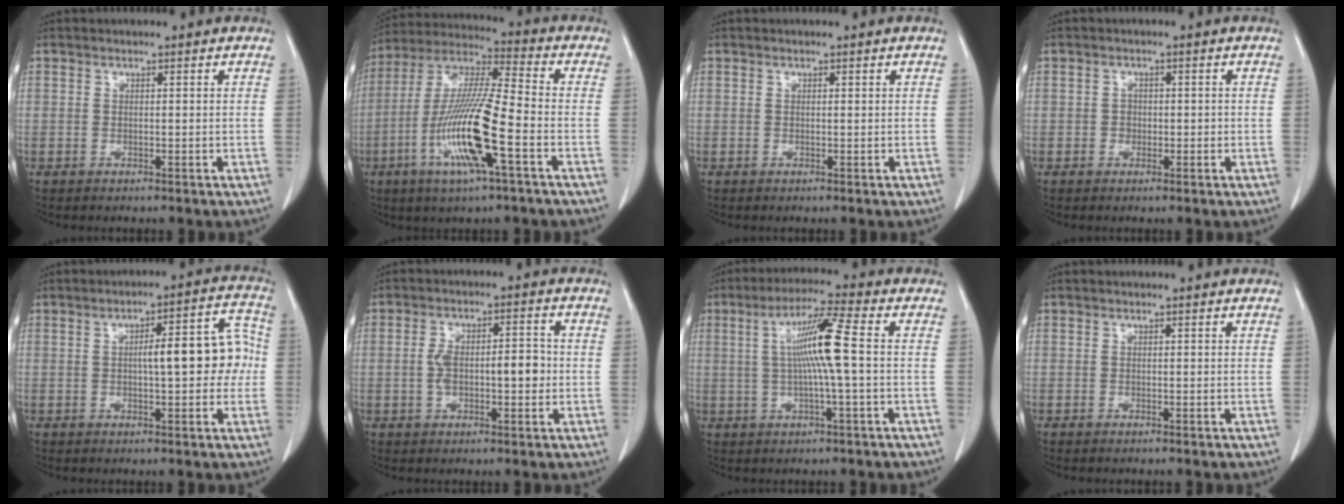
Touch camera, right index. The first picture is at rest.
{"total": 15.7, "force": [-5.3, 0.9, 14.7], "torque": [-0.300, -0.011, -0.104]}
{"total": 0.0}
{"total": 1.4, "force": [-0.3, 1.3, 0.6], "torque": [-0.006, 0.005, -0.004]}
{"total": 9.7, "force": [0.2, 2.8, 9.3], "torque": [-0.121, 0.037, 0.004]}
{"total": 7.2, "force": [-0.6, 3.0, 6.5], "torque": [-0.122, 0.021, -0.009]}
{"total": 9.0, "force": [0.6, -0.7, 8.9], "torque": [-0.168, 0.008, 0.009]}
{"total": 0.0}